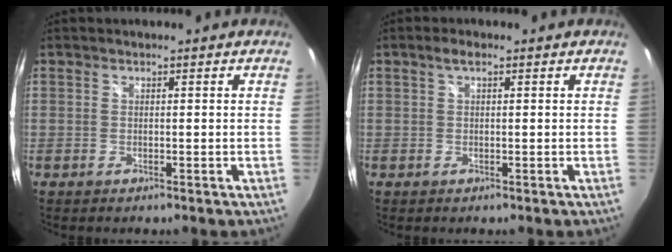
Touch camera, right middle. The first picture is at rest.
{"total": 1.8, "force": [0.8, 0.7, 1.4], "torque": [-0.024, 0.005, 0.008]}